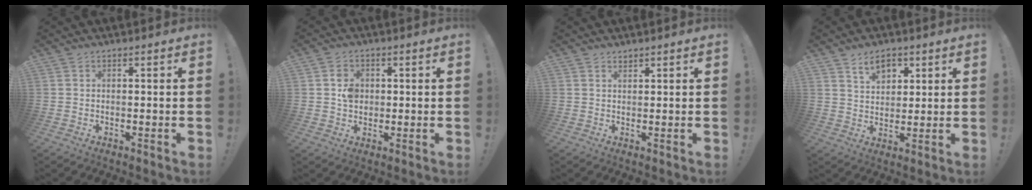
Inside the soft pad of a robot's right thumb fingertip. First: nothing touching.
{"total": 4.8, "force": [0.4, 4.2, 2.3], "torque": [-0.031, 0.003, 0.007]}
{"total": 1.3, "force": [1.2, 0.6, 0.1], "torque": [0.007, -0.007, 0.021]}
{"total": 7.6, "force": [4.3, 5.1, 3.6], "torque": [-0.055, -0.010, 0.079]}